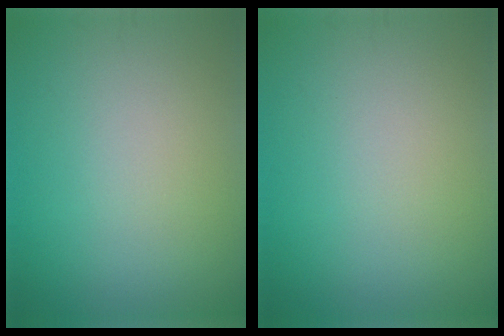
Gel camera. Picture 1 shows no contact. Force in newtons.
{"total": 0.0}